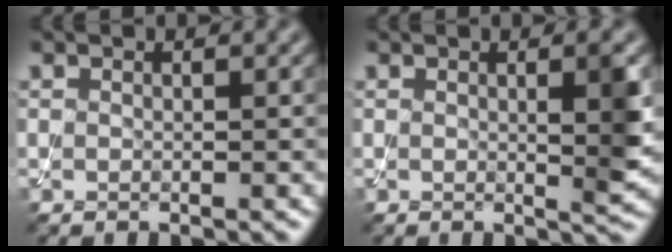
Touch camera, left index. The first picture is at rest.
{"total": 3.1, "force": [0.4, 0.5, 3.0], "torque": [-0.037, -0.007, 0.004]}